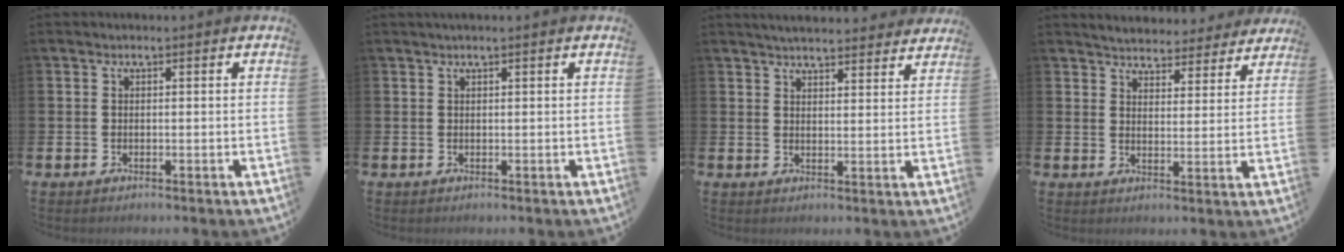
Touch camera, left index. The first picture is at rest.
{"total": 0.6, "force": [0.4, -0.1, 0.4], "torque": [-0.012, 0.003, 0.009]}
{"total": 4.2, "force": [4.2, 0.4, 0.5], "torque": [-0.017, -0.022, 0.076]}
{"total": 4.6, "force": [4.5, 0.9, 0.0], "torque": [-0.016, -0.035, 0.078]}